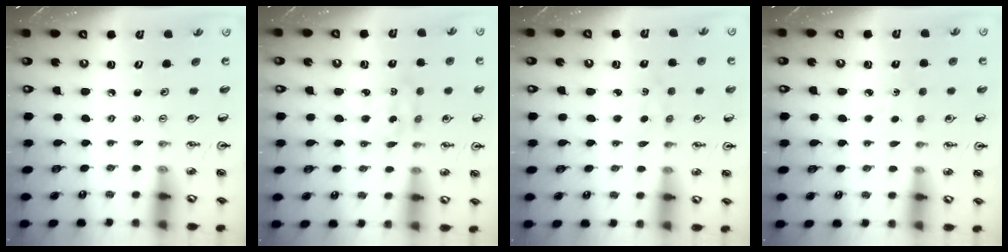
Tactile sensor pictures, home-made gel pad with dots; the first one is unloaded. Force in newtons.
{"total": 2.7, "press": 2.7, "slide": 0.0}
{"total": 2.3, "press": 2.3, "slide": 0.2}
{"total": 2.9, "press": 2.9, "slide": 0.3}